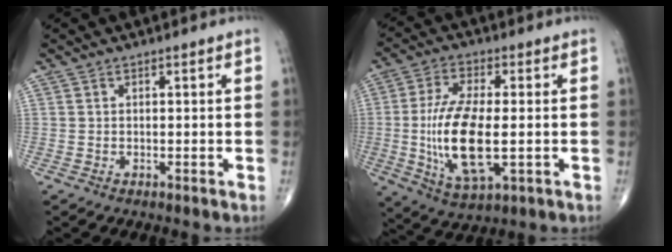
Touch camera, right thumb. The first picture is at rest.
{"total": 15.0, "force": [-1.5, 5.8, 13.8], "torque": [-0.278, -0.008, -0.023]}